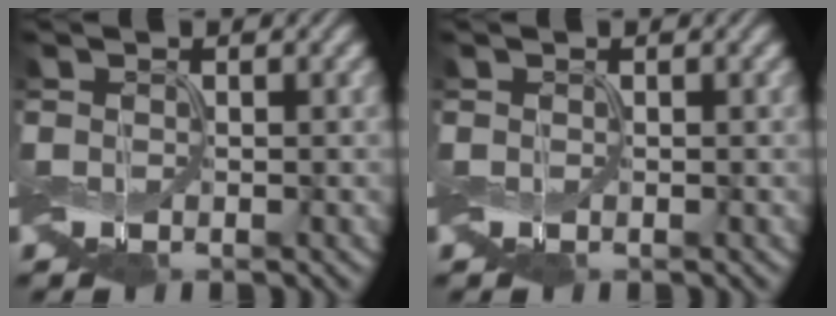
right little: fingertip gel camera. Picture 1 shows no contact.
{"total": 0.0}